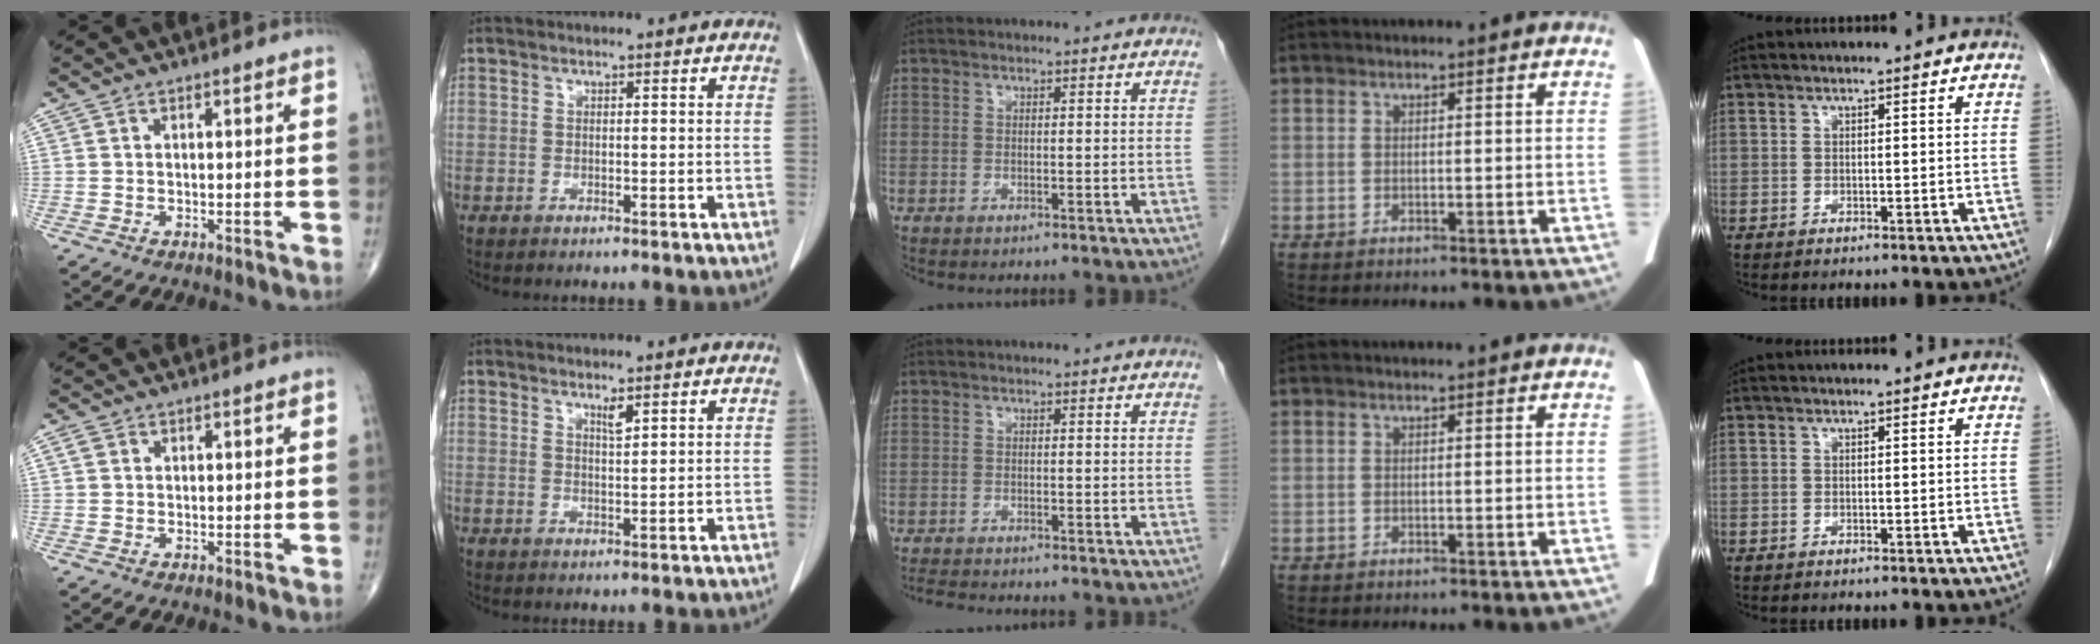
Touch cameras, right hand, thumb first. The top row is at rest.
{"thumb": {"total": 1.0, "force": [0.4, 0.9, 0.5], "torque": [-0.009, 0.005, 0.006]}, "index": {"total": 1.5, "force": [1.1, 0.1, 1.1], "torque": [-0.021, -0.006, 0.021]}, "middle": {"total": 3.4, "force": [-3.2, 0.2, 1.1], "torque": [-0.019, -0.013, -0.053]}}